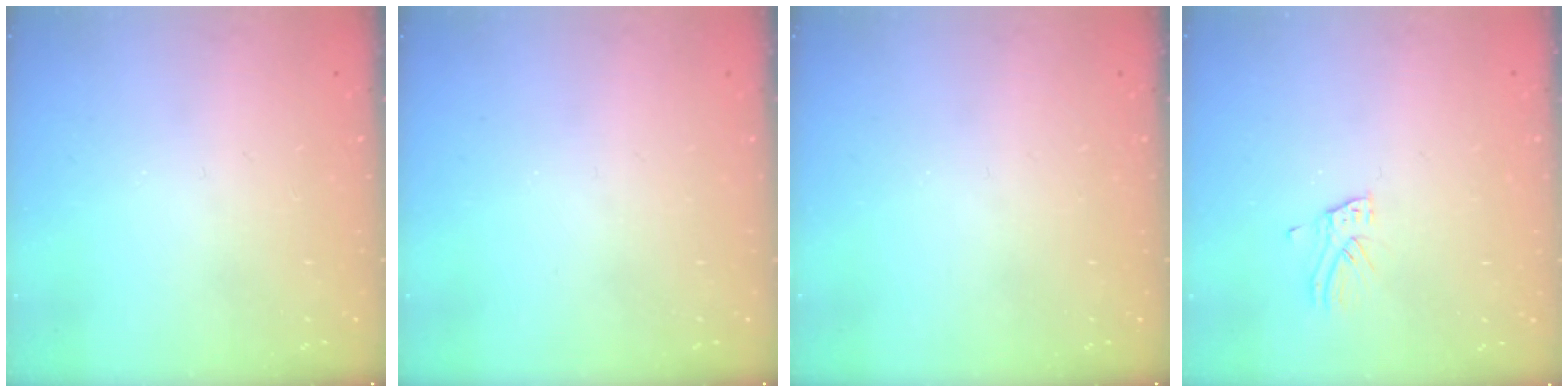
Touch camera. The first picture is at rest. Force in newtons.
{"total": 0.0}
{"total": 0.0}
{"total": 3.8, "press": 3.8, "slide": 0.2}